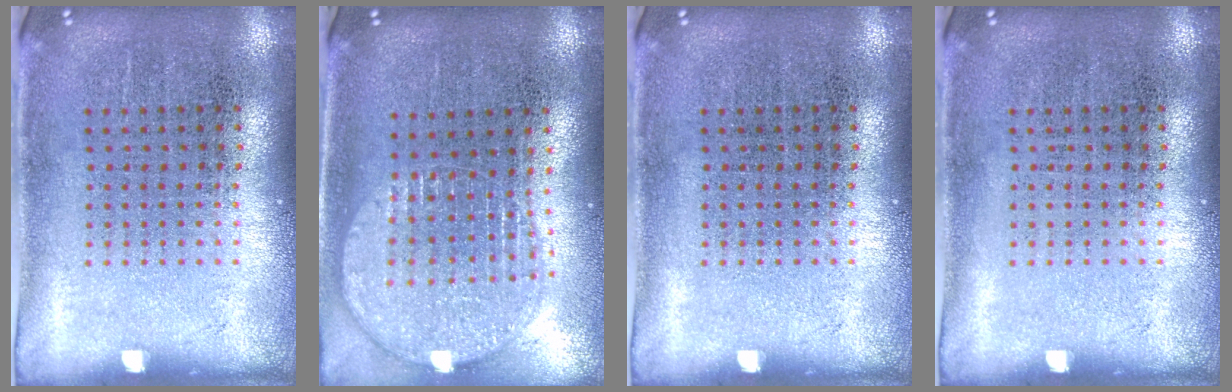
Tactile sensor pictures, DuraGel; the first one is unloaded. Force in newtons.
{"total": 1.7, "press": 1.5, "slide": 0.9}
{"total": 0.0}
{"total": 0.0}